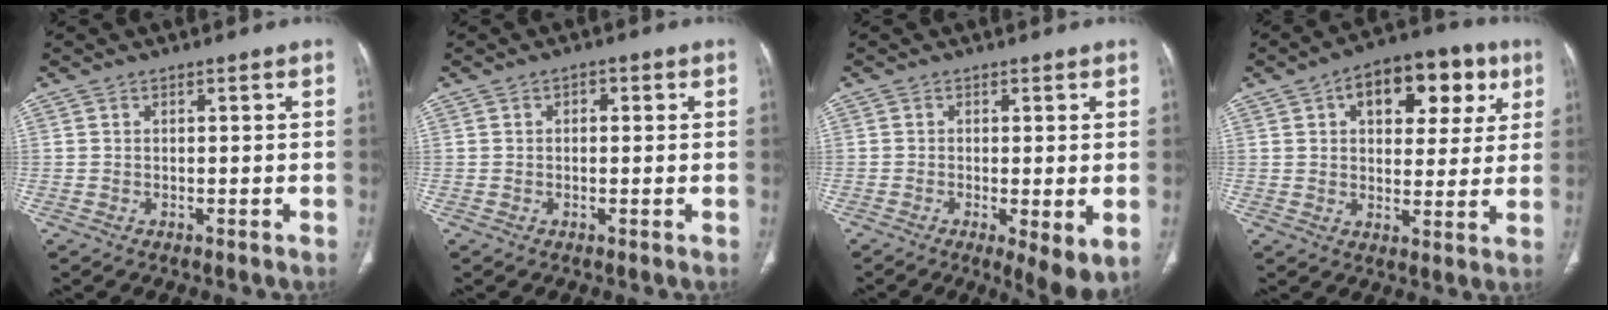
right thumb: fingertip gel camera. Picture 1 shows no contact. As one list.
[{"total": 1.5, "force": [0.5, 1.1, 1.0], "torque": [-0.008, 0.003, 0.005]}, {"total": 6.5, "force": [-1.5, 1.7, 6.0], "torque": [-0.099, -0.024, -0.025]}, {"total": 16.1, "force": [6.5, 9.3, 11.4], "torque": [-0.107, 0.004, 0.089]}]